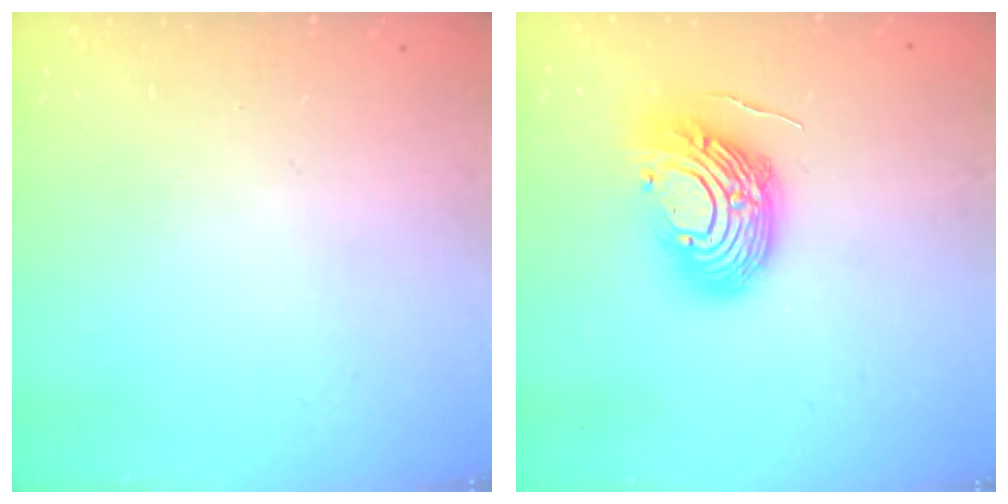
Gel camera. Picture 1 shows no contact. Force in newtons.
{"total": 14.4, "press": 14.3, "slide": 2.2}